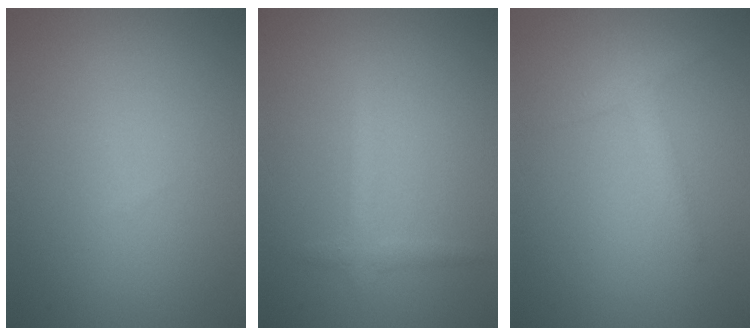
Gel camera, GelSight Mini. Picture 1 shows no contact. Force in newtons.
{"total": 1.5, "press": 1.4, "slide": 0.1}
{"total": 1.6, "press": 1.6, "slide": 0.0}